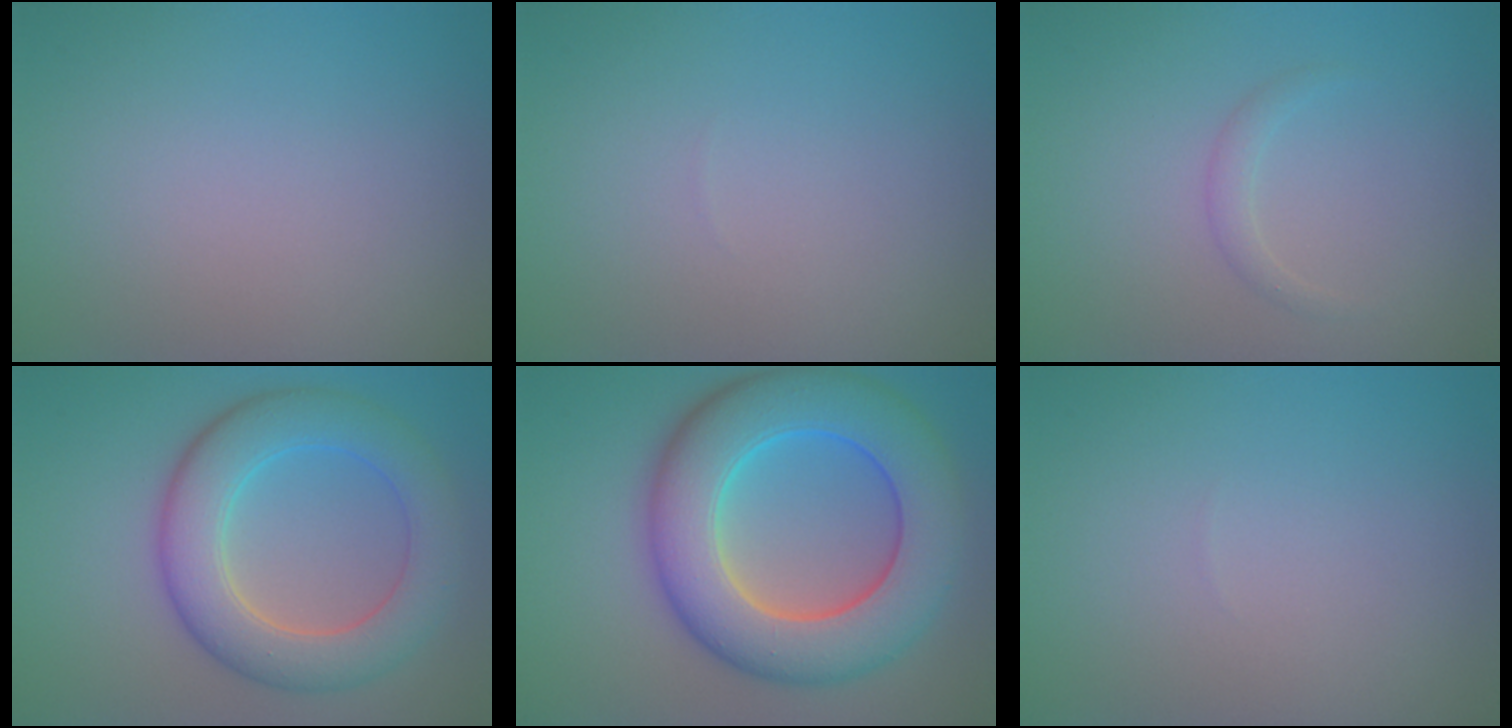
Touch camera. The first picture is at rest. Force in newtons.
{"total": 0.0}
{"total": 1.1, "press": 1.1, "slide": 0.1}
{"total": 7.3, "press": 7.3, "slide": 0.1}
{"total": 11.7, "press": 11.7, "slide": 0.3}
{"total": 0.0}